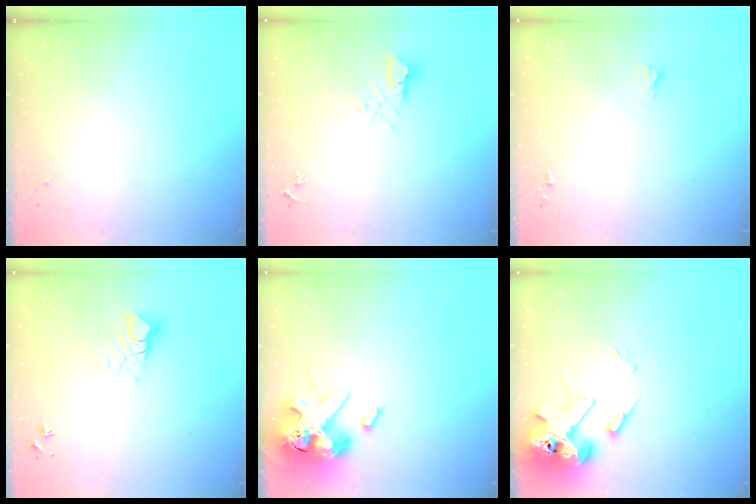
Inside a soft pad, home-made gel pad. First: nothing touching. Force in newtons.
{"total": 6.7, "press": 6.7, "slide": 0.4}
{"total": 2.0, "press": 2.0, "slide": 0.2}
{"total": 9.1, "press": 9.0, "slide": 1.0}
{"total": 15.3, "press": 15.1, "slide": 2.6}
{"total": 14.4, "press": 14.2, "slide": 2.1}